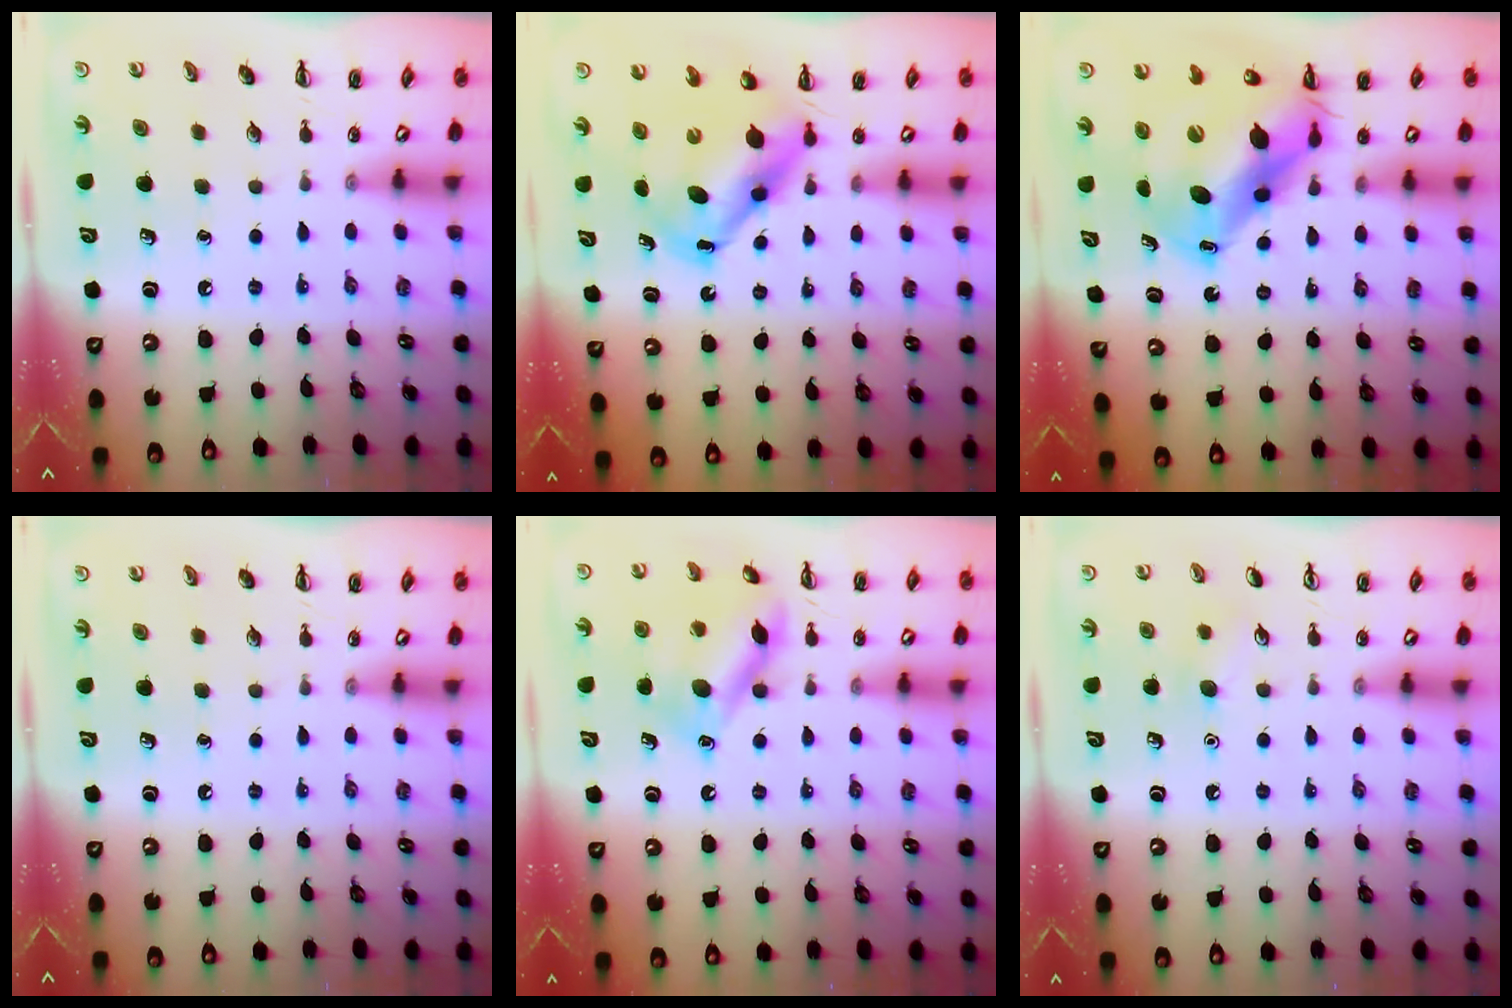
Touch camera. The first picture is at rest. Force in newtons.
{"total": 7.1, "press": 6.8, "slide": 2.0}
{"total": 14.5, "press": 13.9, "slide": 4.0}
{"total": 0.0}
{"total": 13.2, "press": 13.2, "slide": 1.0}
{"total": 6.5, "press": 6.2, "slide": 1.8}